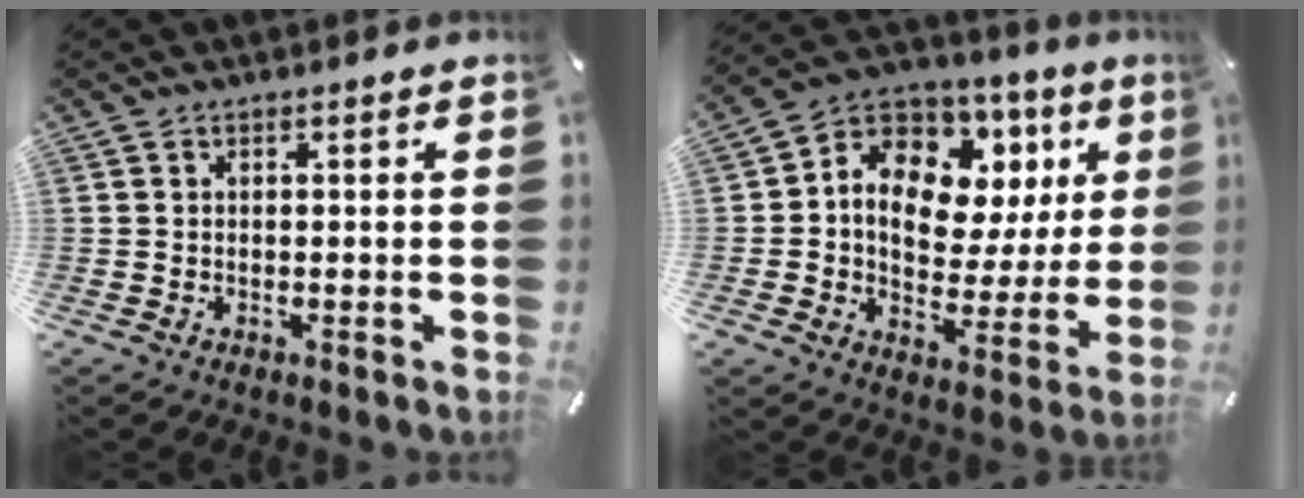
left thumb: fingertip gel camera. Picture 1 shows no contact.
{"total": 12.9, "force": [4.5, 9.5, 7.4], "torque": [-0.115, -0.039, 0.081]}